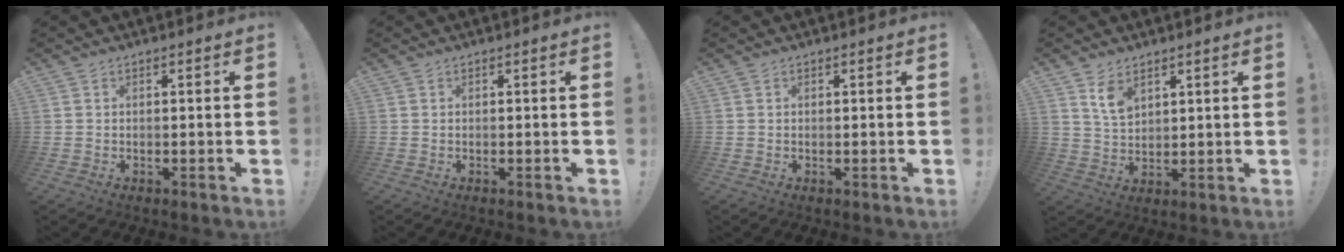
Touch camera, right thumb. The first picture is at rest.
{"total": 0.0}
{"total": 0.0}
{"total": 7.1, "force": [4.6, 4.2, 3.4], "torque": [-0.051, -0.025, 0.085]}